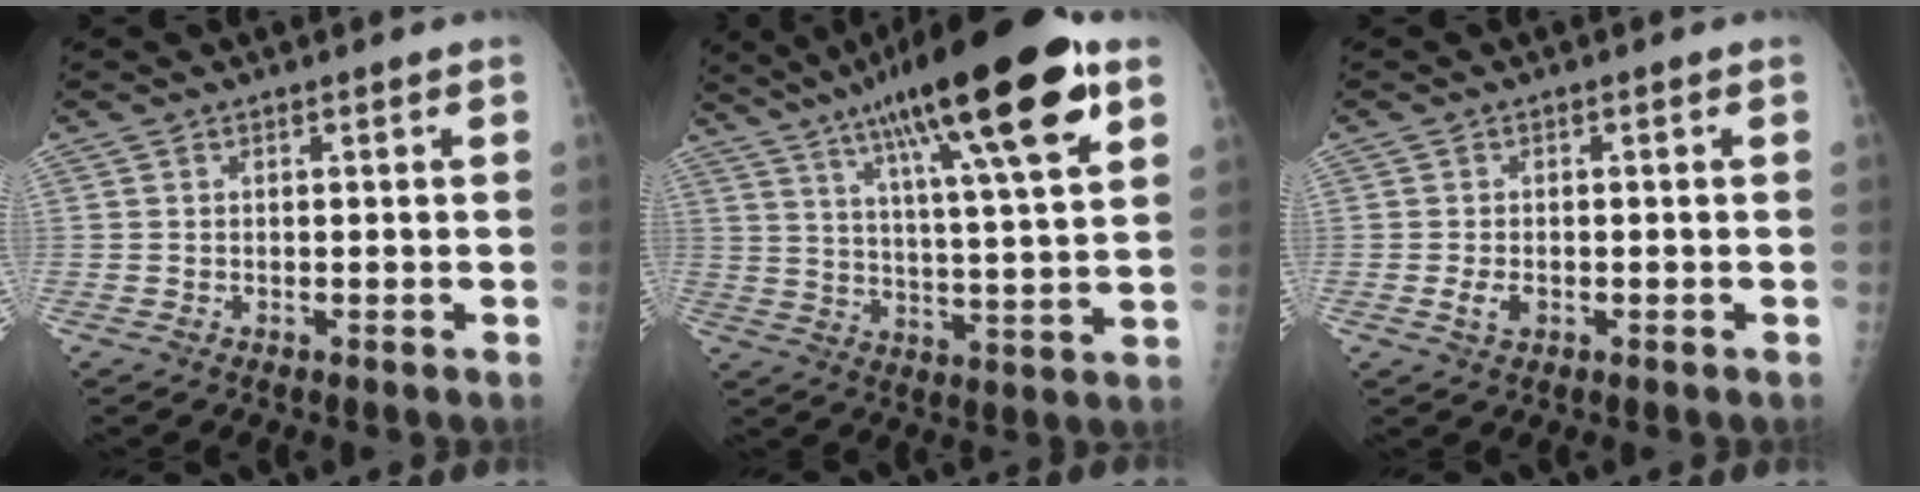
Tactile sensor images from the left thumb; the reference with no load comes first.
{"total": 24.1, "force": [13.1, 4.3, 19.8], "torque": [-0.311, -0.023, 0.207]}
{"total": 2.6, "force": [-0.7, 1.7, 1.9], "torque": [-0.033, 0.000, -0.012]}